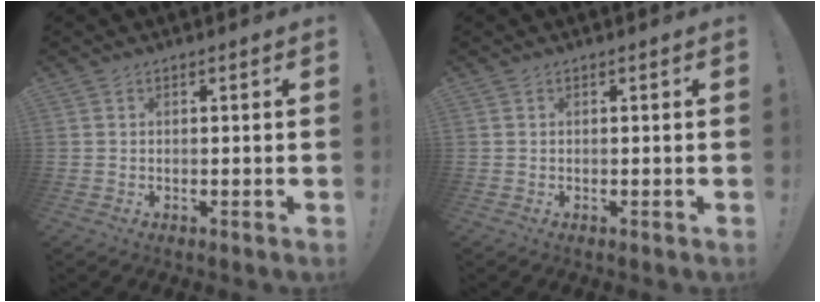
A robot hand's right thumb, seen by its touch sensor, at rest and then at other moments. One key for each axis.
{"total": 0.0}